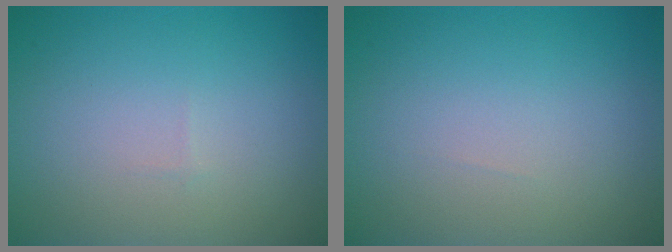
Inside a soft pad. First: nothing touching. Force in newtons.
{"total": 0.0}